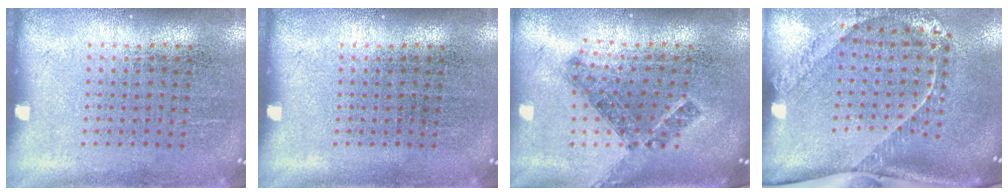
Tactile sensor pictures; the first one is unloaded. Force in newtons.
{"total": 0.0}
{"total": 1.0, "press": 0.9, "slide": 0.6}
{"total": 2.4, "press": 1.7, "slide": 1.8}